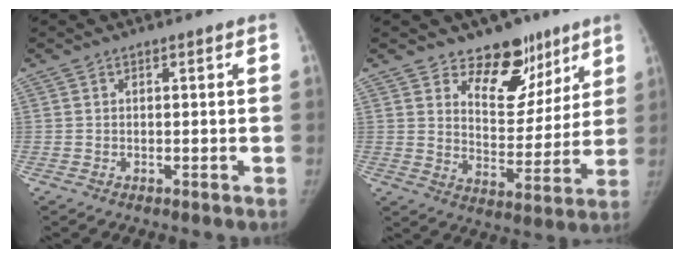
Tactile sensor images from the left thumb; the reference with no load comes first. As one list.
[{"total": 12.6, "force": [8.7, 7.9, 4.5], "torque": [-0.006, -0.052, 0.140]}]